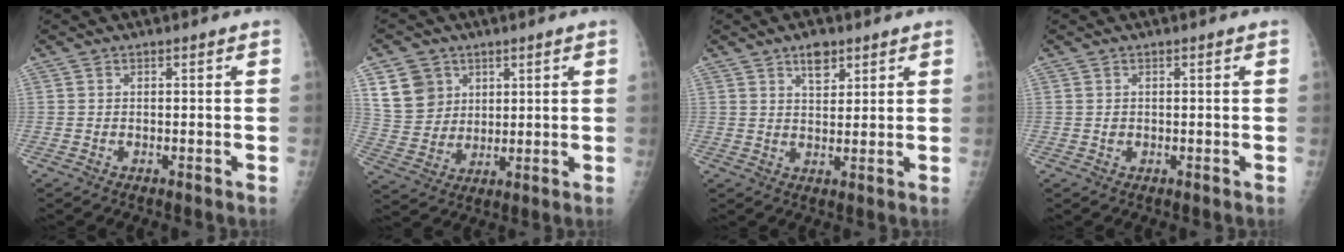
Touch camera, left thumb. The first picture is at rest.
{"total": 9.4, "force": [4.2, 7.9, 3.0], "torque": [-0.031, -0.019, 0.092]}
{"total": 4.6, "force": [2.9, 2.4, 2.6], "torque": [-0.024, -0.017, 0.046]}
{"total": 0.9, "force": [-0.1, 0.8, 0.4], "torque": [-0.002, 0.002, 0.000]}